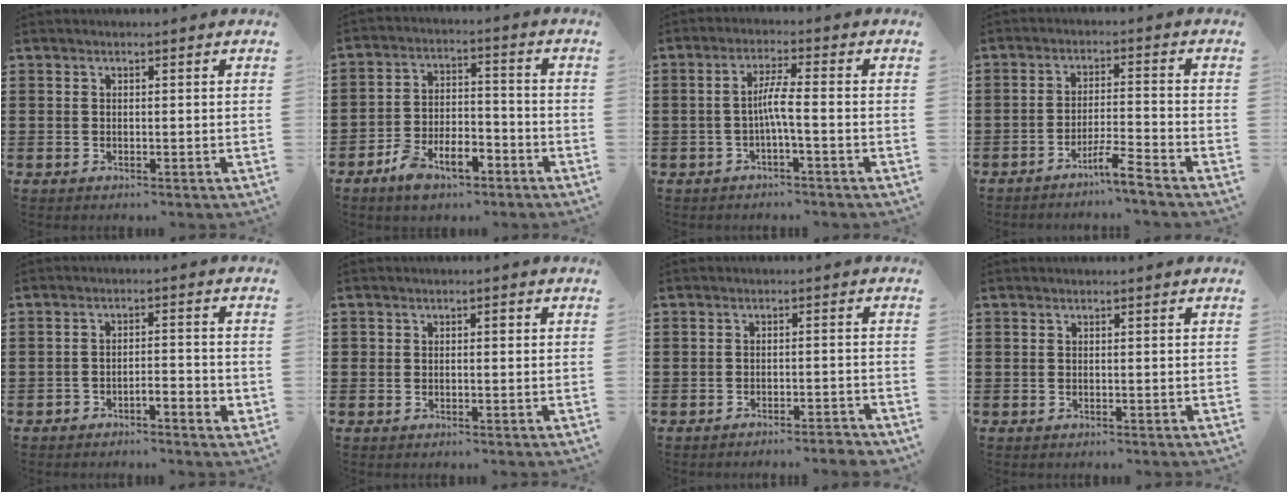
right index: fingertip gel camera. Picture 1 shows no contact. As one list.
[{"total": 6.8, "force": [-4.6, 3.3, 3.8], "torque": [-0.080, 0.017, -0.089]}, {"total": 4.2, "force": [-1.2, -0.1, 4.1], "torque": [-0.074, -0.003, -0.026]}, {"total": 4.8, "force": [-4.1, -0.3, 2.4], "torque": [-0.050, -0.007, -0.080]}, {"total": 2.6, "force": [-2.2, 0.6, 1.2], "torque": [-0.023, 0.007, -0.044]}, {"total": 0.8, "force": [-0.1, 0.4, 0.7], "torque": [-0.013, 0.002, -0.005]}, {"total": 2.3, "force": [-2.3, -0.2, 0.5], "torque": [-0.010, -0.001, -0.047]}, {"total": 0.0}]